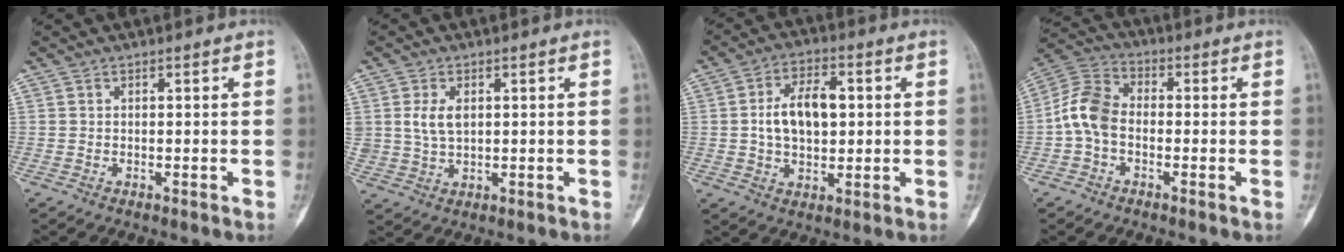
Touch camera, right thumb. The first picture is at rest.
{"total": 4.6, "force": [1.0, 2.9, 3.5], "torque": [-0.064, -0.005, 0.024]}
{"total": 10.5, "force": [0.9, 6.3, 8.3], "torque": [-0.127, 0.008, 0.017]}
{"total": 8.4, "force": [-1.4, 5.6, 6.1], "torque": [-0.116, 0.025, -0.043]}